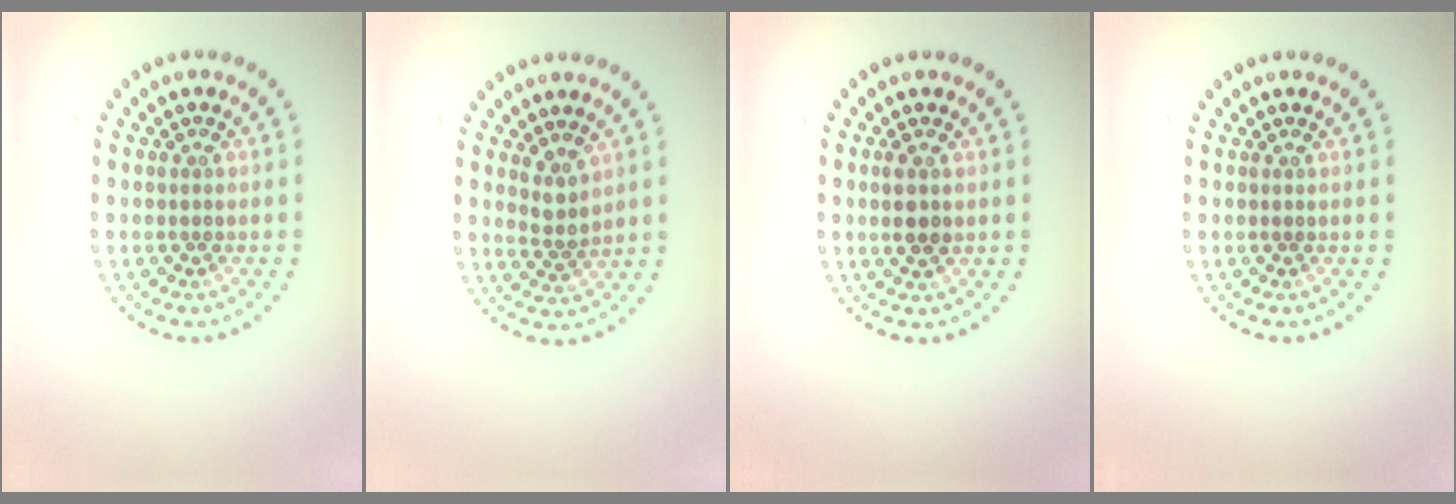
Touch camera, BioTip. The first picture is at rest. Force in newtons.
{"total": 2.0, "press": 1.6, "slide": 1.2}
{"total": 1.7, "press": 1.7, "slide": 0.3}
{"total": 0.0}